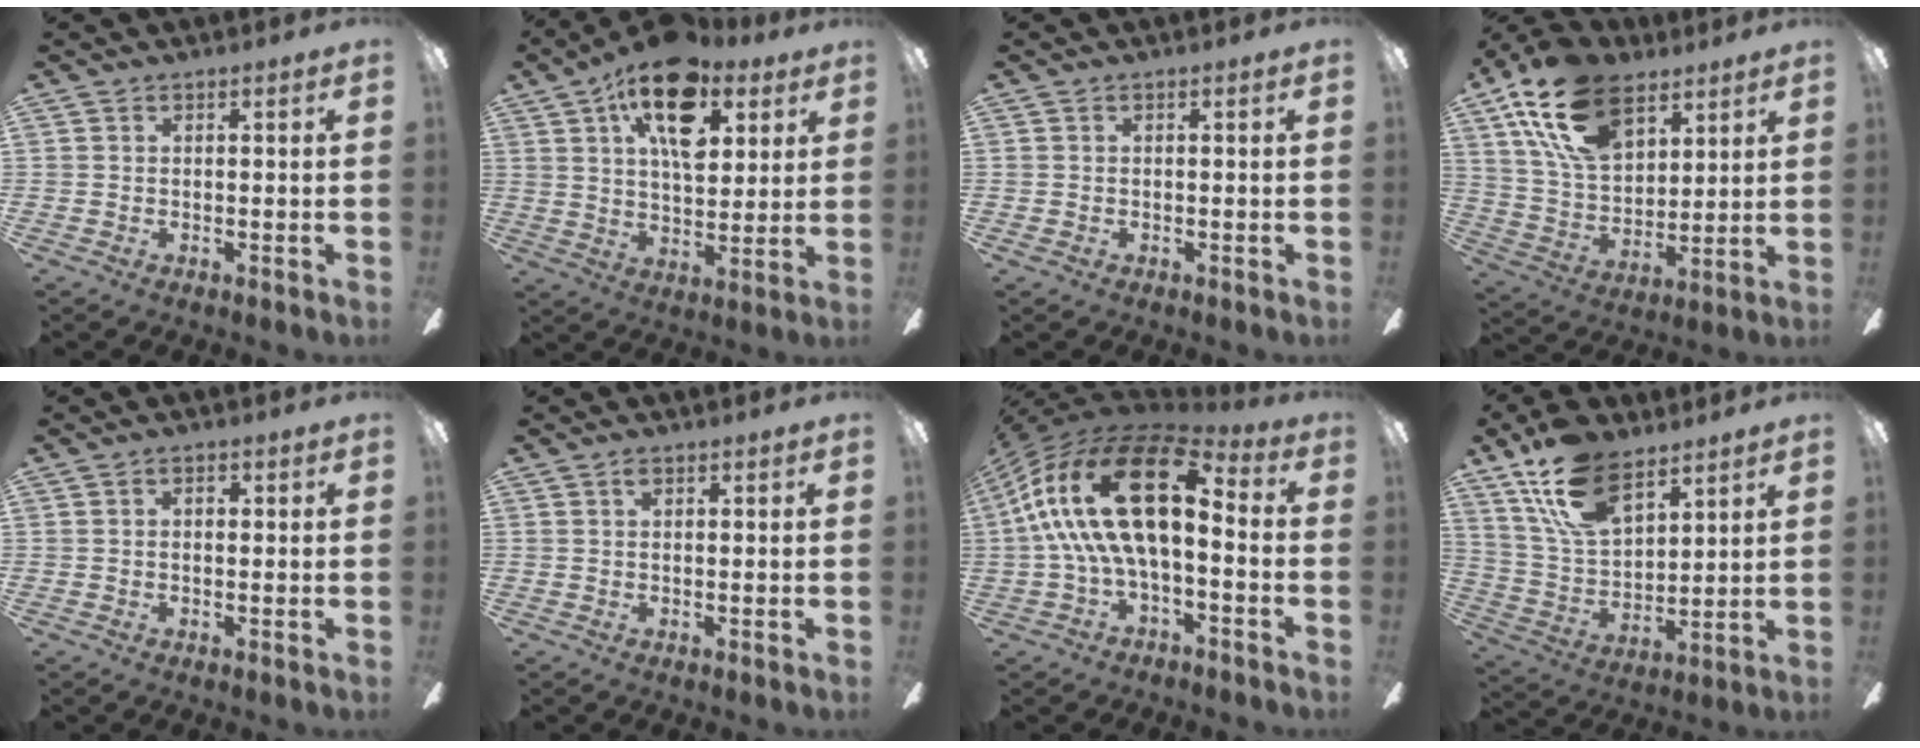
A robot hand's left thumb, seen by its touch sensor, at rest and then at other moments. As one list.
[{"total": 16.6, "force": [8.8, 8.8, 11.0], "torque": [-0.162, -0.023, 0.151]}, {"total": 0.5, "force": [-0.1, 0.5, 0.2], "torque": [-0.003, 0.005, -0.004]}, {"total": 20.0, "force": [11.5, 11.6, 11.5], "torque": [-0.221, -0.040, 0.211]}, {"total": 1.7, "force": [0.1, 1.0, 1.4], "torque": [-0.020, 0.005, -0.002]}, {"total": 1.4, "force": [0.7, 0.6, 1.0], "torque": [-0.024, 0.004, 0.011]}, {"total": 22.6, "force": [5.1, 10.3, 19.4], "torque": [-0.385, -0.021, 0.087]}, {"total": 17.2, "force": [10.8, 8.7, 10.1], "torque": [-0.201, -0.035, 0.198]}]